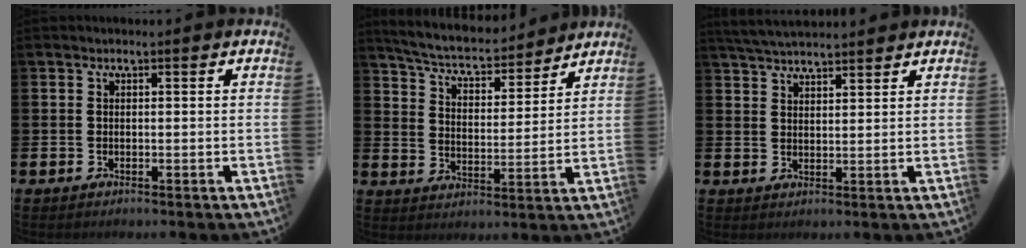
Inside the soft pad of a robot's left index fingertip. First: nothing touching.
{"total": 6.0, "force": [5.7, 1.2, 1.5], "torque": [-0.056, -0.044, 0.094]}
{"total": 4.3, "force": [4.2, 0.5, 0.7], "torque": [-0.019, -0.017, 0.077]}